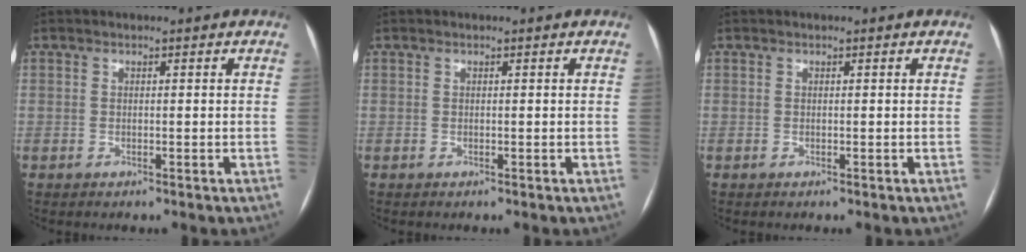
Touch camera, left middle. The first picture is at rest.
{"total": 0.0}
{"total": 0.0}